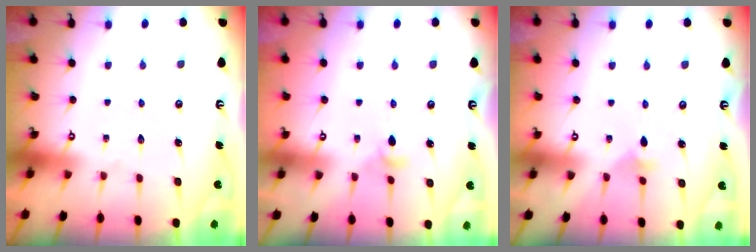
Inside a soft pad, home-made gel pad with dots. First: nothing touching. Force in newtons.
{"total": 3.2, "press": 3.1, "slide": 0.8}
{"total": 2.6, "press": 2.6, "slide": 0.6}